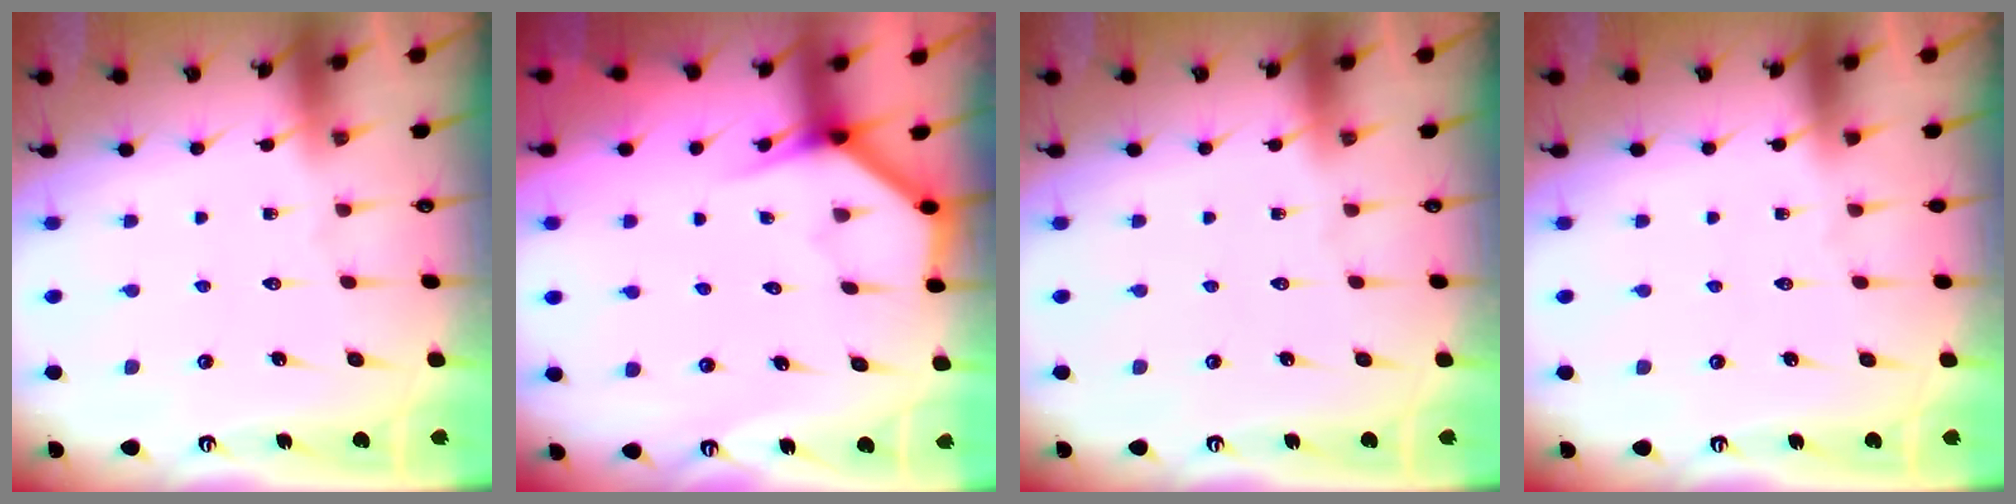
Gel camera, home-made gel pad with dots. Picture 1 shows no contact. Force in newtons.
{"total": 4.0, "press": 4.0, "slide": 0.4}
{"total": 0.0}
{"total": 0.0}